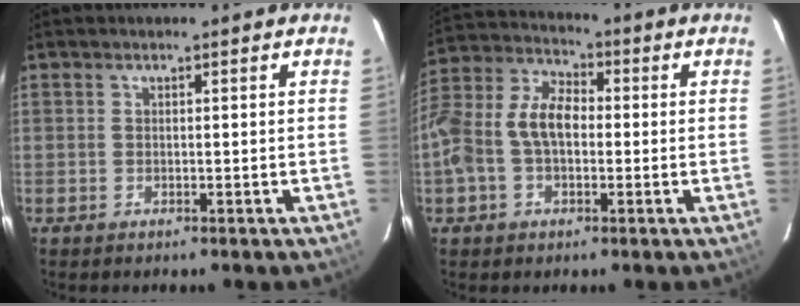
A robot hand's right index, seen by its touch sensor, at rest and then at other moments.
{"total": 12.3, "force": [-1.4, 7.7, 9.5], "torque": [-0.201, 0.022, -0.030]}